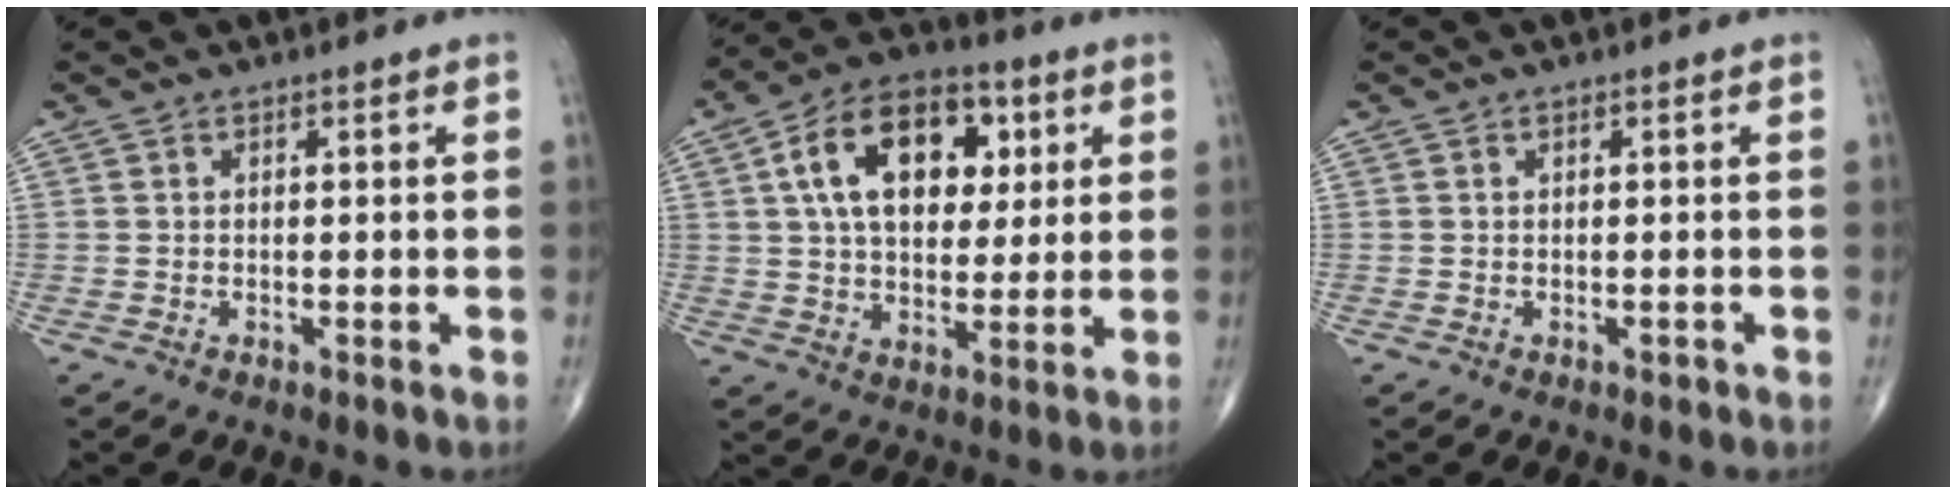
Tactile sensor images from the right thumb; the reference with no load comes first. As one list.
[{"total": 18.1, "force": [5.2, 11.5, 13.0], "torque": [-0.180, 0.006, 0.082]}, {"total": 0.5, "force": [-0.2, 0.4, 0.4], "torque": [-0.002, 0.000, -0.003]}]